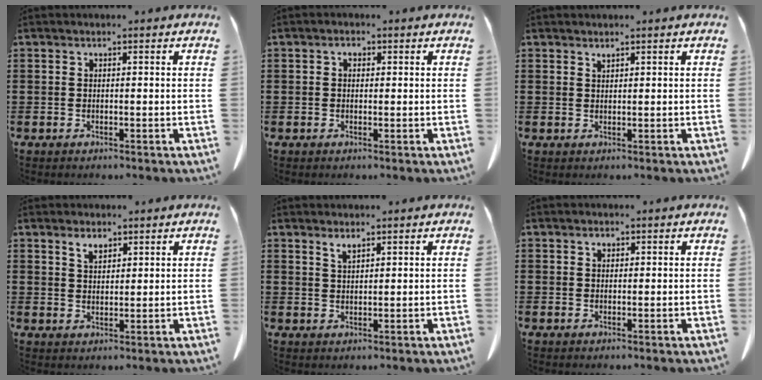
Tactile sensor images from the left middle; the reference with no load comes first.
{"total": 1.1, "force": [0.2, 0.7, 0.8], "torque": [-0.018, 0.006, 0.002]}
{"total": 0.8, "force": [0.8, 0.0, 0.2], "torque": [-0.007, -0.002, 0.016]}
{"total": 2.4, "force": [1.8, 1.0, 1.0], "torque": [-0.016, -0.002, 0.033]}
{"total": 1.7, "force": [1.4, 0.3, 1.0], "torque": [-0.022, 0.000, 0.026]}
{"total": 0.7, "force": [0.4, 0.5, 0.4], "torque": [-0.009, 0.004, 0.007]}